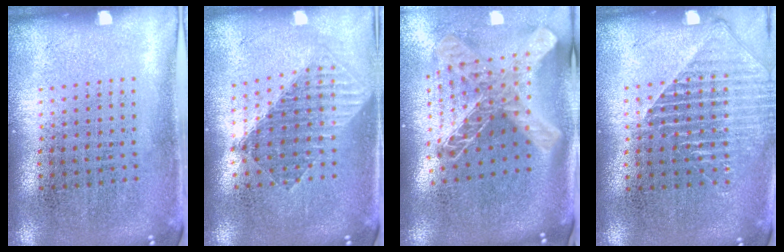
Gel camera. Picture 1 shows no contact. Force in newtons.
{"total": 1.5, "press": 1.3, "slide": 0.7}
{"total": 2.7, "press": 1.9, "slide": 1.9}
{"total": 1.6, "press": 1.4, "slide": 0.8}